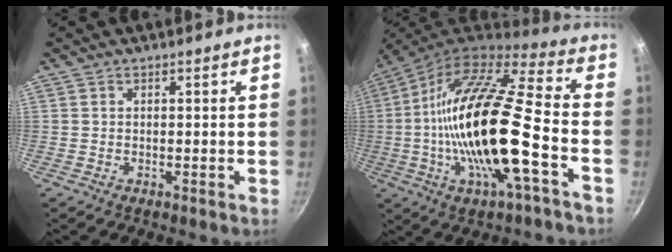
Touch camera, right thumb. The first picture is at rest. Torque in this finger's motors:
{"motor_torque": [0.01, 2.15, 2.77, 0.01, 0.91]}